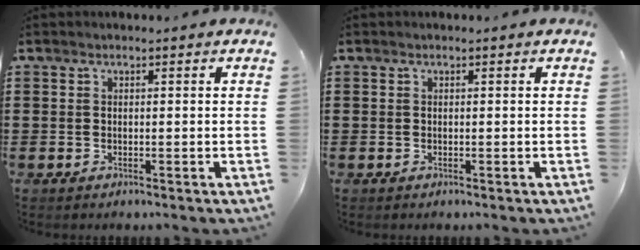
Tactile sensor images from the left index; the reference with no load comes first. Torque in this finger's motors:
{"motor_torque": [0.00, 0.00, 0.00, 0.00]}